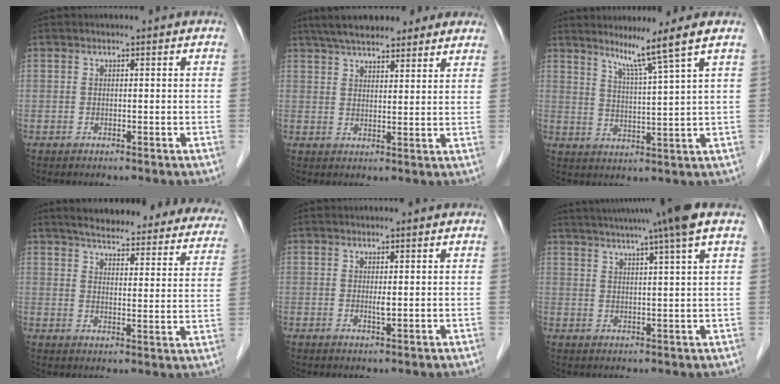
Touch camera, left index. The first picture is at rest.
{"total": 13.9, "force": [11.5, 3.5, 7.0], "torque": [-0.104, 0.036, 0.162]}
{"total": 6.8, "force": [4.6, -2.6, 4.3], "torque": [-0.076, -0.016, 0.084]}
{"total": 29.2, "force": [26.3, 5.6, 11.4], "torque": [-0.151, -0.041, 0.304]}
{"total": 1.0, "force": [0.2, 0.1, 1.0], "torque": [-0.023, -0.004, 0.006]}
{"total": 12.9, "force": [10.0, -2.0, 7.8], "torque": [-0.130, 0.007, 0.131]}